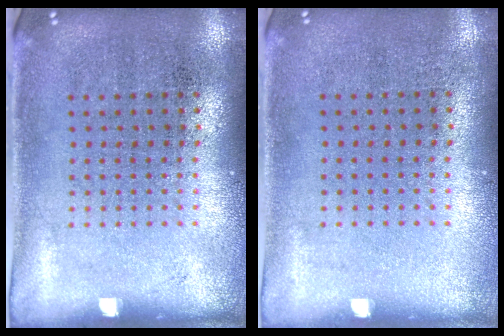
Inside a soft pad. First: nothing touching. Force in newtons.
{"total": 0.0}